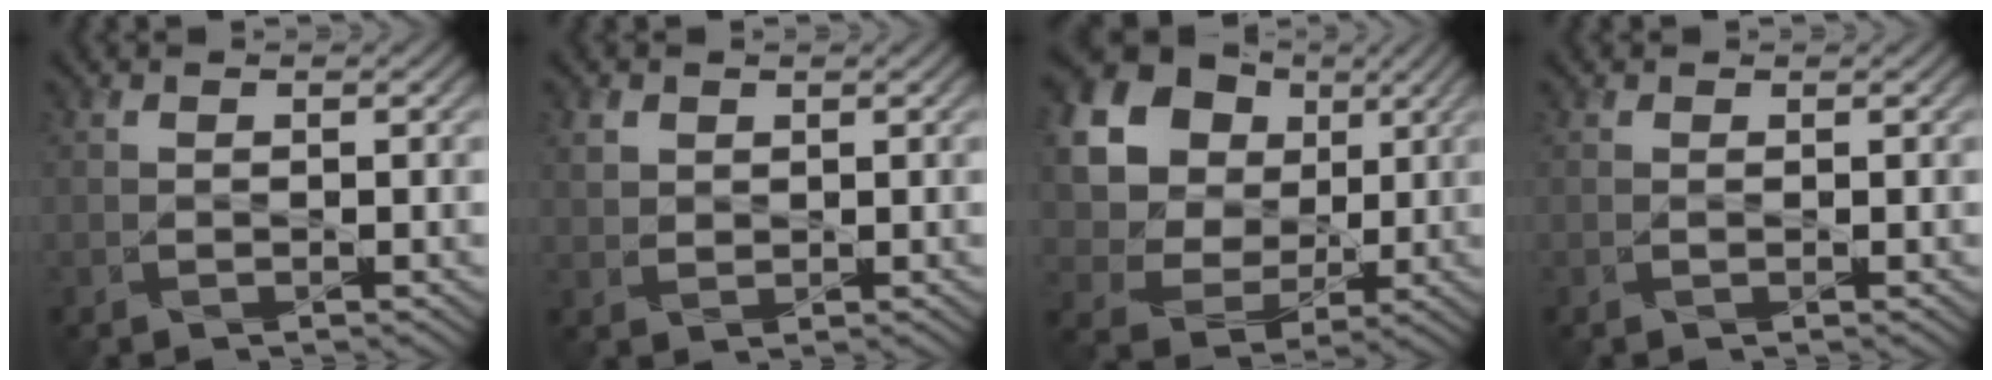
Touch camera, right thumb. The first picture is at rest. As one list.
[{"total": 2.2, "force": [1.2, 1.6, 0.9], "torque": [-0.031, -0.003, 0.031]}, {"total": 18.1, "force": [6.3, 14.5, 8.7], "torque": [-0.258, 0.043, 0.147]}, {"total": 0.0}]